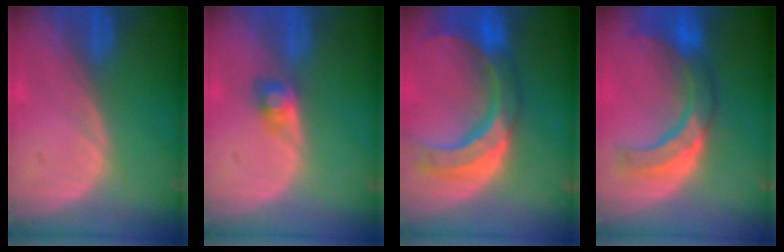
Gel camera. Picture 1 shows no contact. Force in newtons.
{"total": 2.4, "press": 2.4, "slide": 0.4}
{"total": 11.5, "press": 9.7, "slide": 6.1}
{"total": 8.2, "press": 8.2, "slide": 0.6}